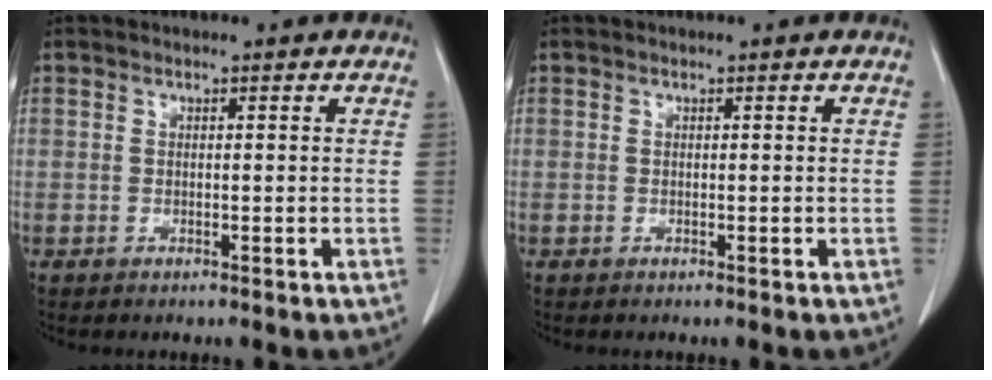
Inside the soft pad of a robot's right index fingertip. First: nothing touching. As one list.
[{"total": 0.0}]